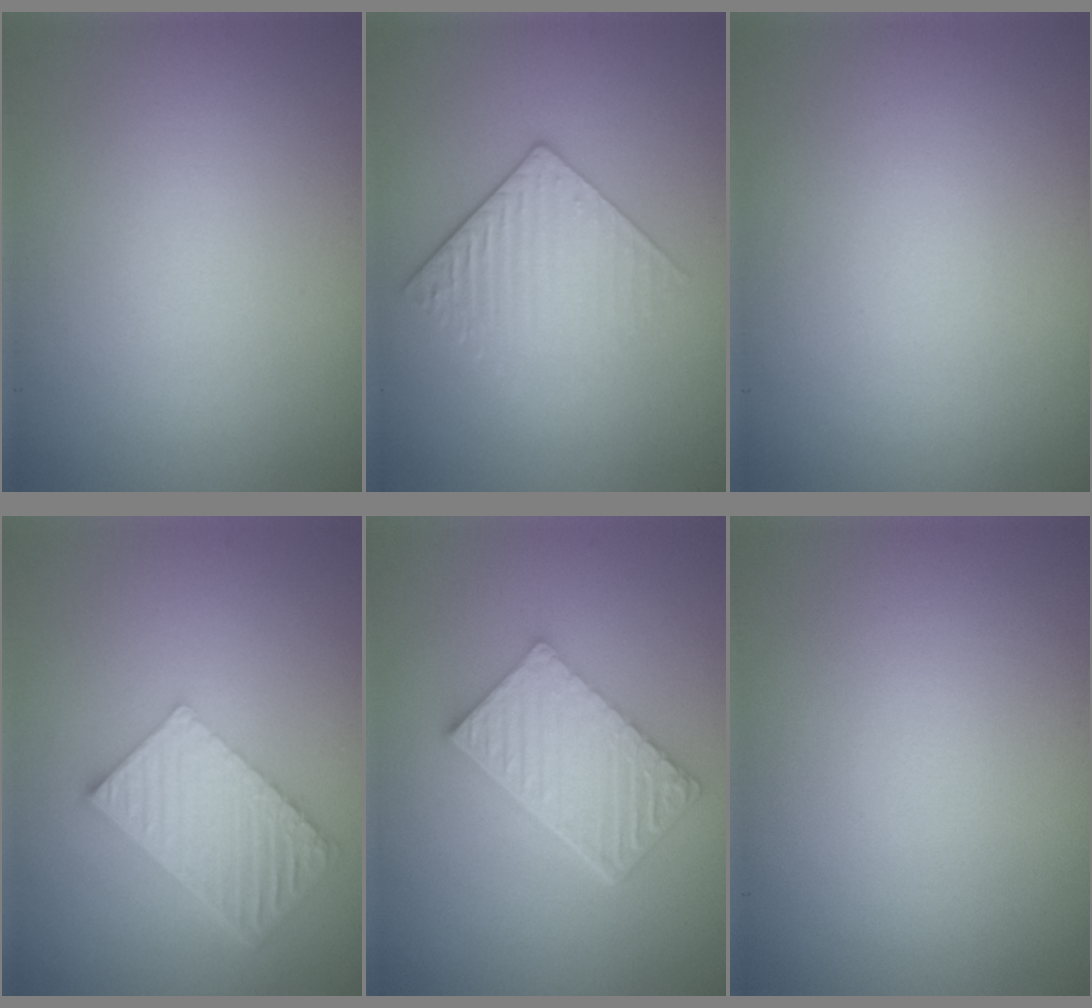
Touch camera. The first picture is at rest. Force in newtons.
{"total": 3.0, "press": 2.6, "slide": 1.4}
{"total": 0.0}
{"total": 6.1, "press": 4.2, "slide": 4.4}
{"total": 6.0, "press": 4.4, "slide": 4.0}
{"total": 0.0}